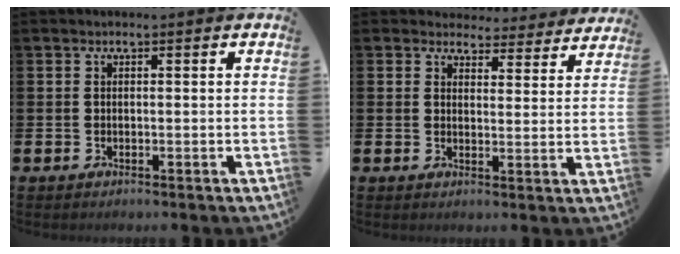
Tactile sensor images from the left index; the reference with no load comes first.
{"total": 4.0, "force": [3.7, 1.3, 0.0], "torque": [-0.002, -0.032, 0.063]}